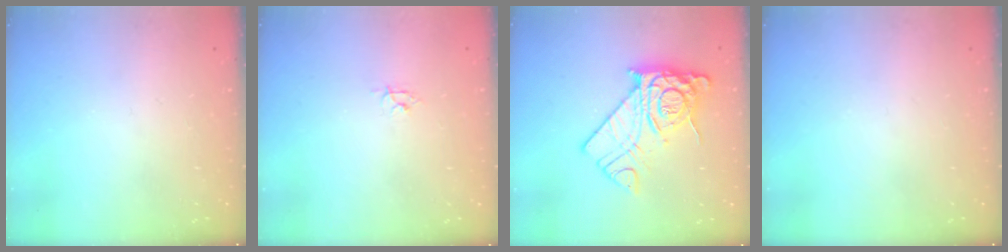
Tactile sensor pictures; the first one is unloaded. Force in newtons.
{"total": 3.6, "press": 3.6, "slide": 0.5}
{"total": 14.9, "press": 14.8, "slide": 1.7}
{"total": 0.0}